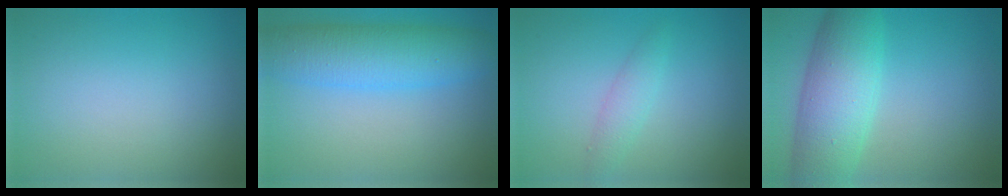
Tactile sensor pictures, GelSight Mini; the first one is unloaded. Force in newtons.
{"total": 6.4, "press": 6.4, "slide": 0.1}
{"total": 1.6, "press": 1.6, "slide": 0.0}
{"total": 7.4, "press": 7.4, "slide": 0.2}